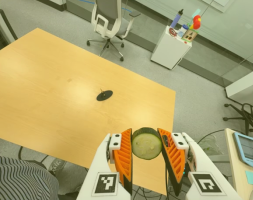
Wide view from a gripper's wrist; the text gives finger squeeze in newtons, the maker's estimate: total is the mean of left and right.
{"total": 9.2, "left": 8.3, "right": 10.1}